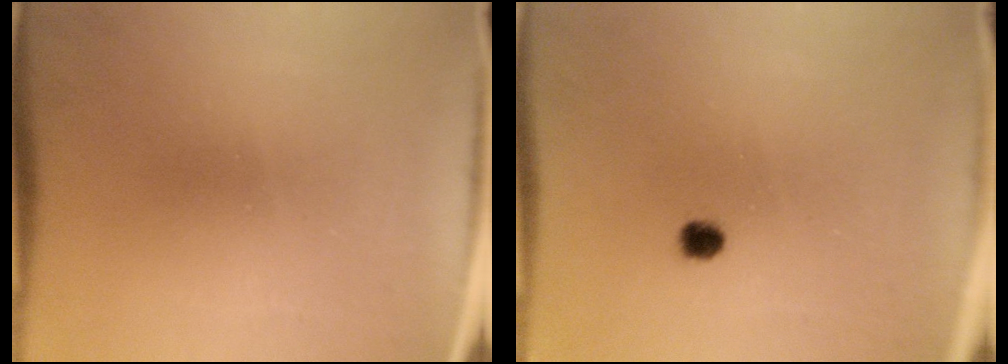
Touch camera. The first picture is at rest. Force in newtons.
{"total": 2.0}